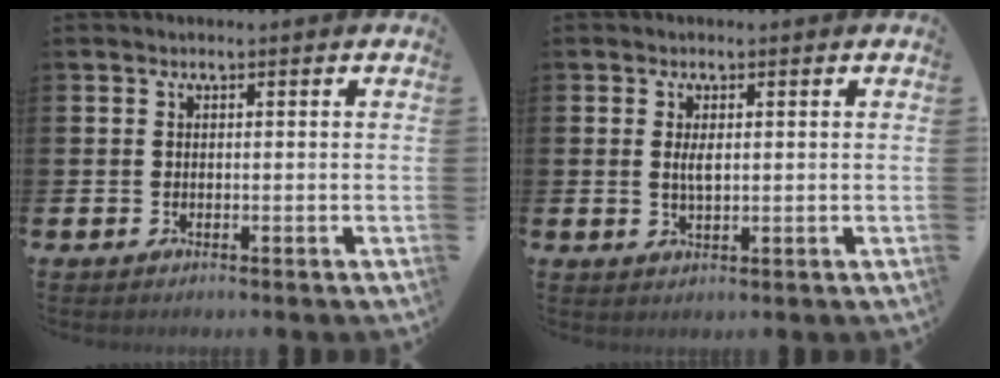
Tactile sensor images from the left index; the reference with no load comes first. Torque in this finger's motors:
{"motor_torque": [0.33, -0.08, 0.05, 0.02]}